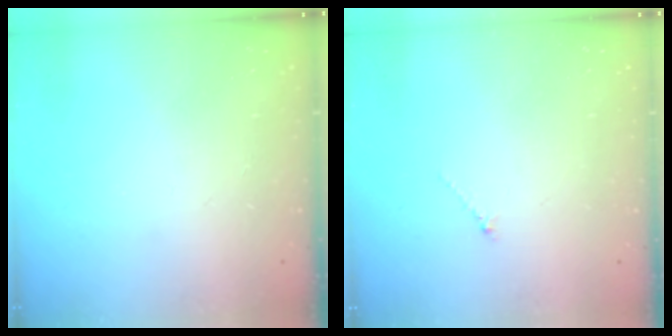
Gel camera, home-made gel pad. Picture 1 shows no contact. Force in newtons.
{"total": 0.6, "press": 0.5, "slide": 0.3}